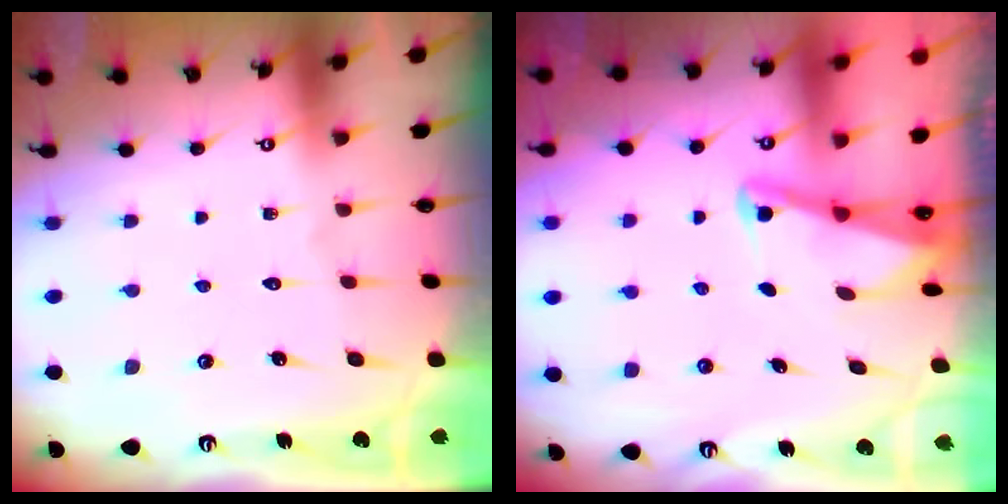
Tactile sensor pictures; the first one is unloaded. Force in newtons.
{"total": 2.1, "press": 2.0, "slide": 0.3}